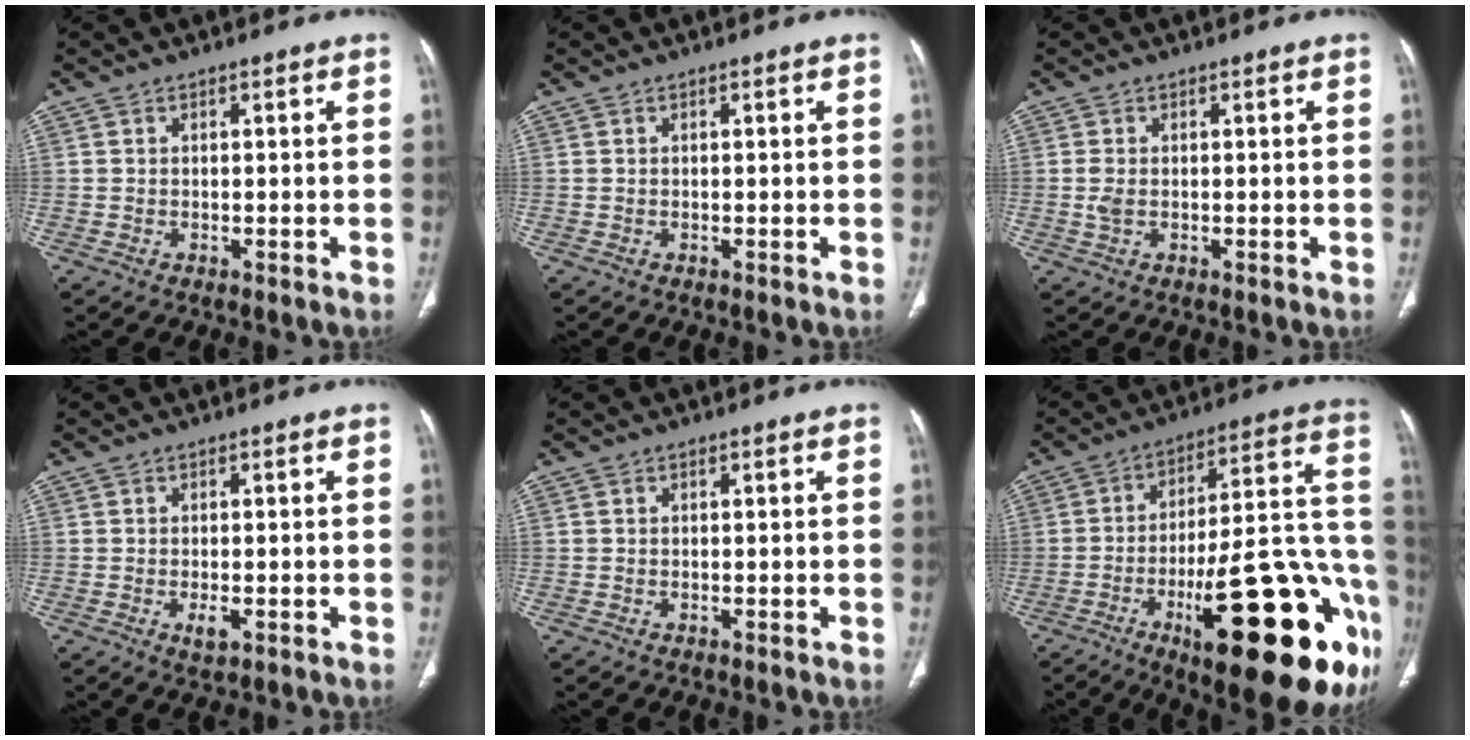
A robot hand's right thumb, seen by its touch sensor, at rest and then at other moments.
{"total": 0.0}
{"total": 1.1, "force": [0.0, 0.6, 0.9], "torque": [-0.024, 0.000, 0.002]}
{"total": 2.4, "force": [-0.8, 1.1, 1.9], "torque": [-0.026, 0.000, -0.010]}
{"total": 0.0}
{"total": 32.2, "force": [-13.4, 9.5, 27.7], "torque": [-0.319, 0.067, -0.188]}